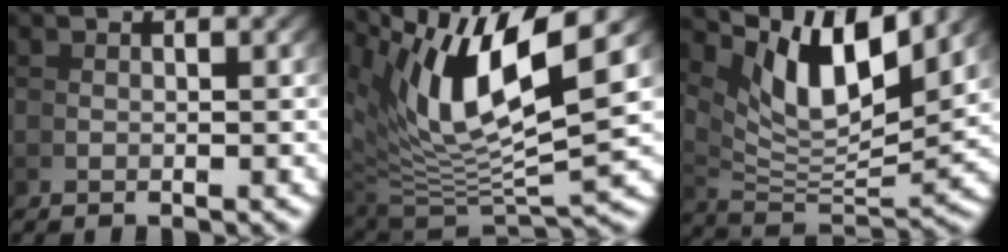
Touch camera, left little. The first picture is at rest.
{"total": 12.5, "force": [3.6, 6.0, 10.3], "torque": [-0.202, -0.011, 0.076]}
{"total": 11.1, "force": [5.2, 4.8, 8.5], "torque": [-0.146, 0.002, 0.093]}